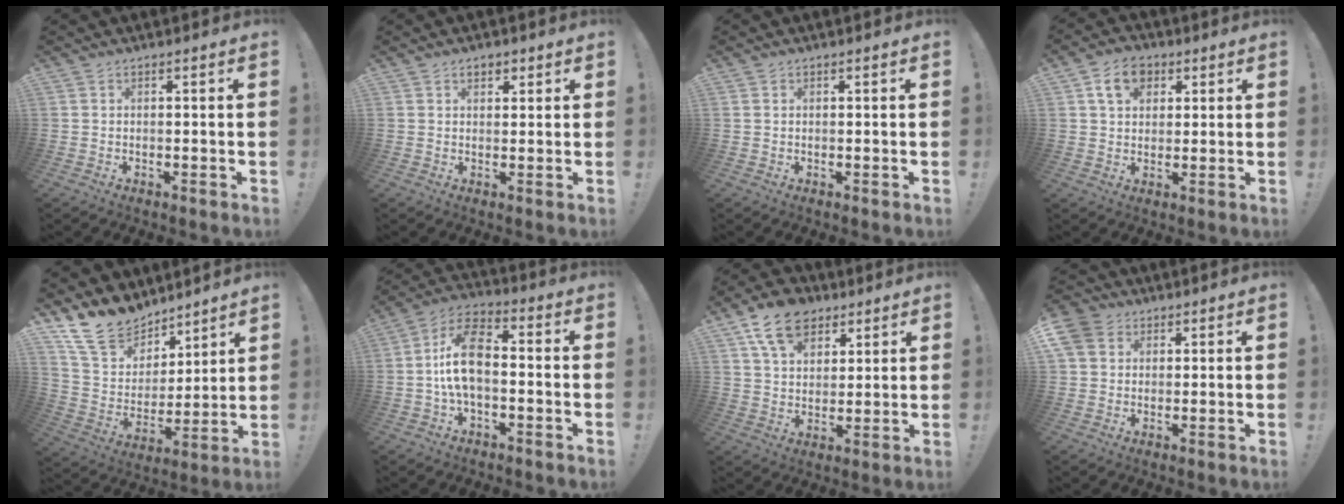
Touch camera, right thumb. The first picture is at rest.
{"total": 2.3, "force": [1.2, 1.7, 0.9], "torque": [-0.004, -0.005, 0.018]}
{"total": 0.6, "force": [0.3, 0.6, 0.0], "torque": [0.003, 0.000, 0.004]}
{"total": 8.8, "force": [3.9, 6.6, 4.3], "torque": [-0.069, 0.003, 0.076]}
{"total": 15.5, "force": [12.1, 8.7, 4.3], "torque": [-0.096, -0.084, 0.233]}
{"total": 12.4, "force": [-1.3, 6.8, 10.3], "torque": [-0.204, 0.019, -0.022]}
{"total": 13.1, "force": [7.6, 8.9, 6.0], "torque": [-0.092, -0.036, 0.144]}
{"total": 7.2, "force": [2.8, 5.8, 3.2], "torque": [-0.059, -0.007, 0.057]}